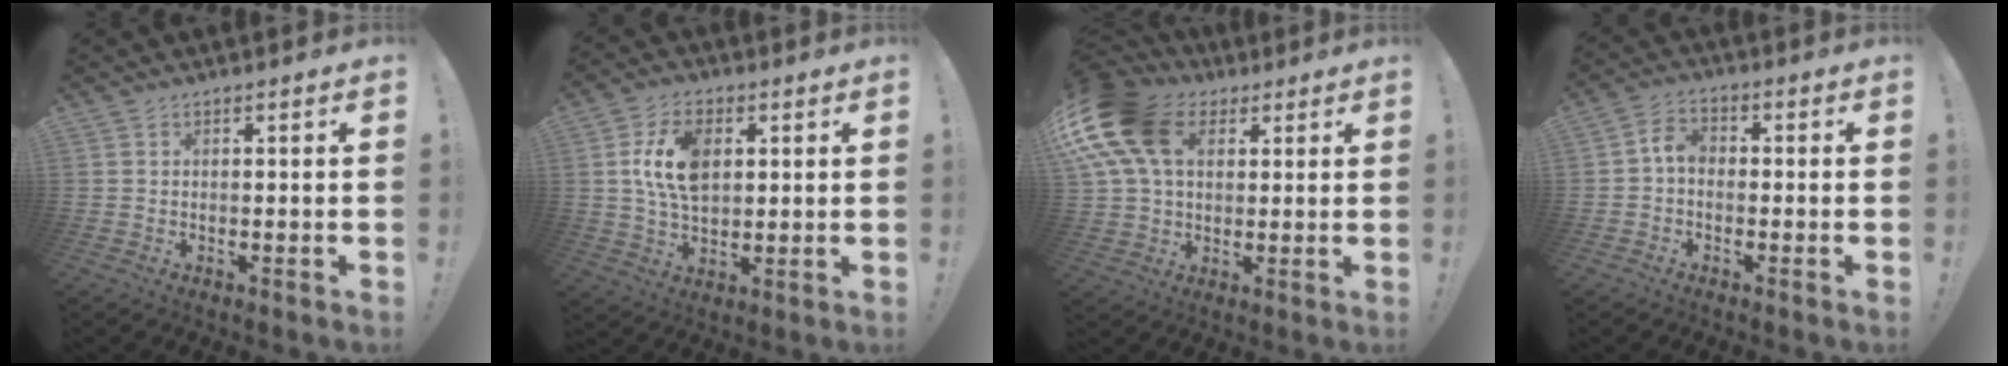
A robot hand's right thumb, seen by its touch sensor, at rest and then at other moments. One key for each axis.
{"total": 13.1, "fx": 3.1, "fy": 8.4, "fz": 9.6, "tx": -0.184, "ty": 0.009, "tz": 0.058}
{"total": 19.3, "fx": 6.4, "fy": 13.5, "fz": 12.2, "tx": -0.230, "ty": -0.014, "tz": 0.118}
{"total": 4.9, "fx": -0.8, "fy": 3.4, "fz": 3.4, "tx": -0.069, "ty": 0.015, "tz": -0.015}